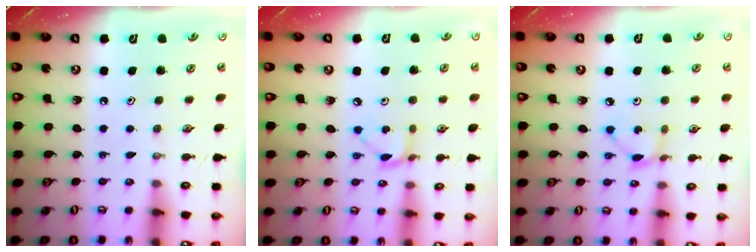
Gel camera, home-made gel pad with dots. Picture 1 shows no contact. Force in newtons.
{"total": 4.4, "press": 4.4, "slide": 0.1}
{"total": 2.6, "press": 2.6, "slide": 0.2}